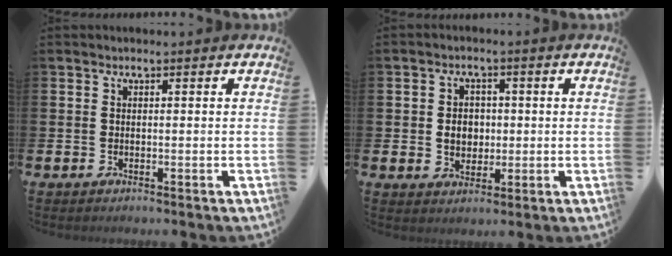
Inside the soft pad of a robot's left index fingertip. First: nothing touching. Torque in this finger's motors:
{"motor_torque": [0.11, -0.01, 0.09, 0.07]}